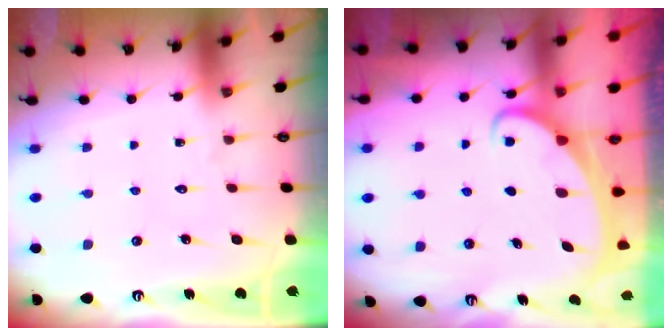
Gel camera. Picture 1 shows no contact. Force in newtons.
{"total": 2.4, "press": 2.4, "slide": 0.3}